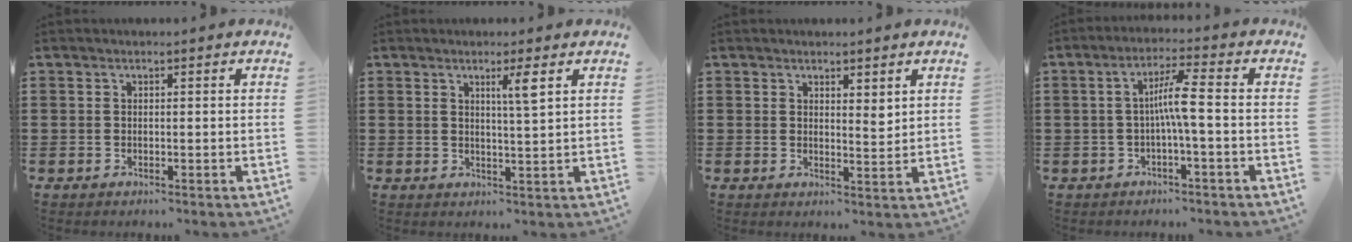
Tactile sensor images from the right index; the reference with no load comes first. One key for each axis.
{"total": 3.2, "fx": 1.6, "fy": -0.1, "fz": 2.8, "tx": -0.051, "ty": -0.007, "tz": 0.022}
{"total": 2.3, "fx": 1.9, "fy": 0.9, "fz": 1.0, "tx": -0.015, "ty": 0.003, "tz": 0.034}
{"total": 5.1, "fx": -0.8, "fy": 0.0, "fz": 5.0, "tx": -0.093, "ty": -0.001, "tz": -0.020}